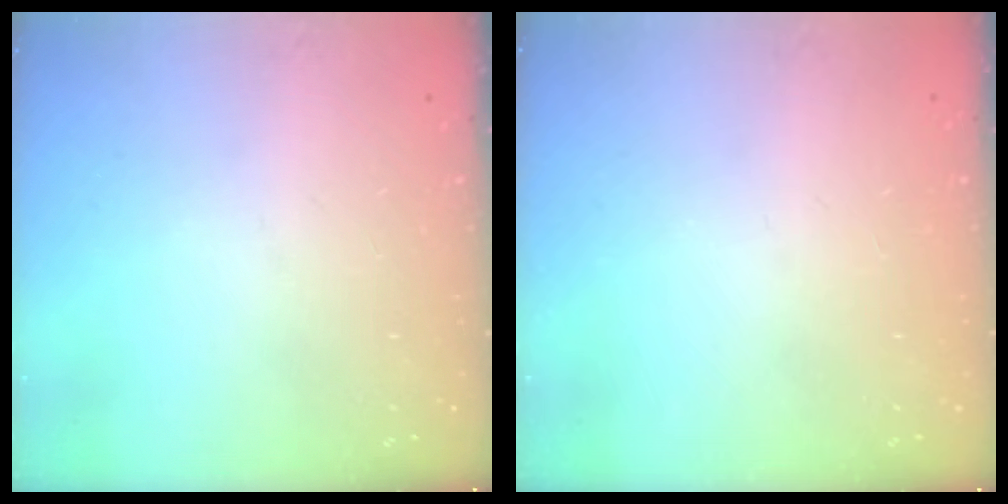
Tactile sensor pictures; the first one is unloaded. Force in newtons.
{"total": 1.6, "press": 1.5, "slide": 0.2}